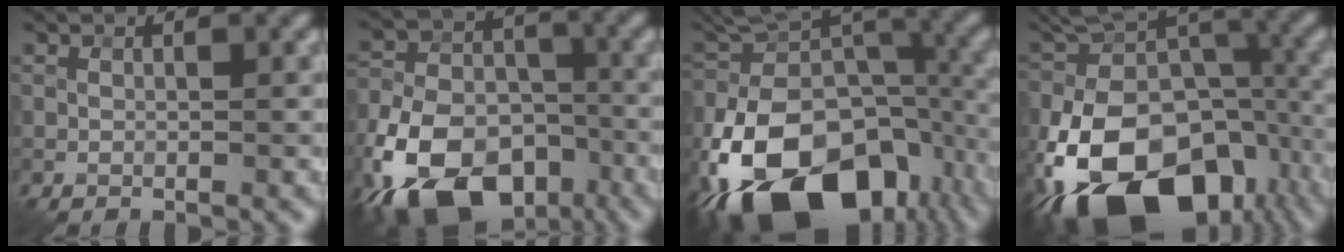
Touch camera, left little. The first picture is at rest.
{"total": 15.0, "force": [-8.6, 8.9, 8.4], "torque": [-0.164, -0.028, -0.154]}
{"total": 19.0, "force": [-9.9, 10.9, 11.9], "torque": [-0.215, -0.022, -0.166]}
{"total": 20.8, "force": [-10.4, 12.8, 12.7], "torque": [-0.232, -0.023, -0.159]}